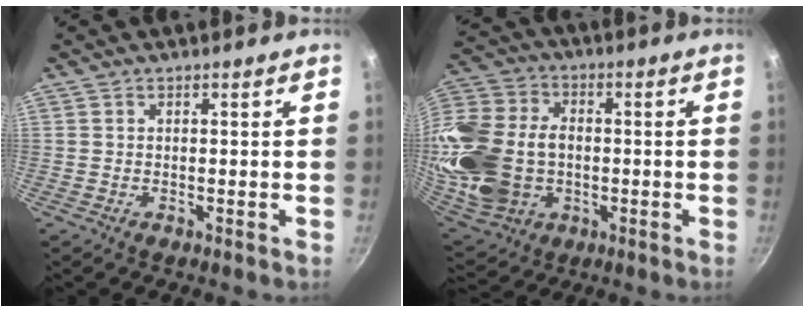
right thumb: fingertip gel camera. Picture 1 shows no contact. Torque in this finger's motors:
{"motor_torque": [1.76, 3.25, 0.34, -0.24, 0.27]}